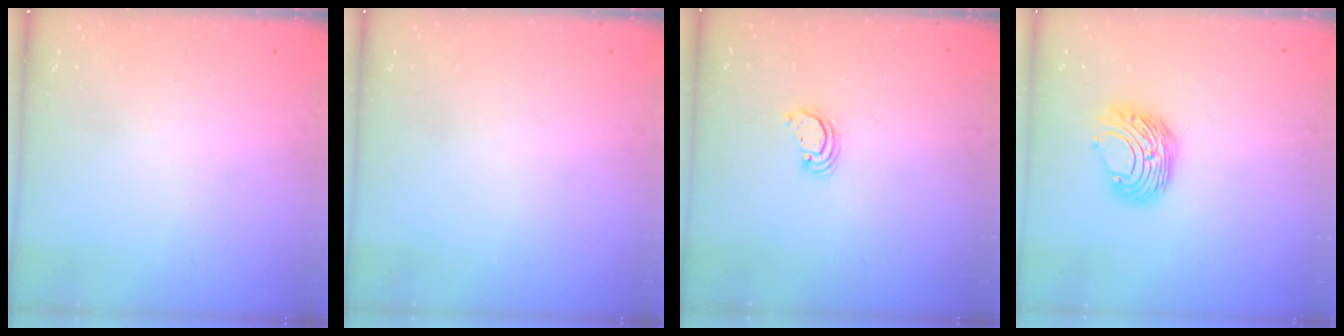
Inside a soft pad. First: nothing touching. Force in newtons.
{"total": 0.0}
{"total": 2.7, "press": 2.7, "slide": 0.2}
{"total": 9.7, "press": 9.7, "slide": 1.0}